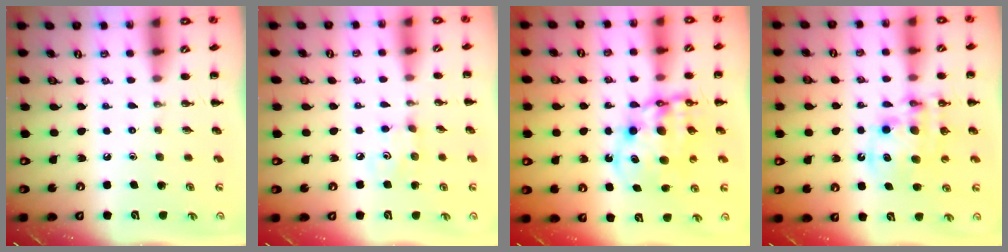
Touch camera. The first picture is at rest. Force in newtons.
{"total": 3.0, "press": 2.8, "slide": 0.9}
{"total": 10.6, "press": 10.3, "slide": 2.5}
{"total": 12.3, "press": 12.0, "slide": 2.8}